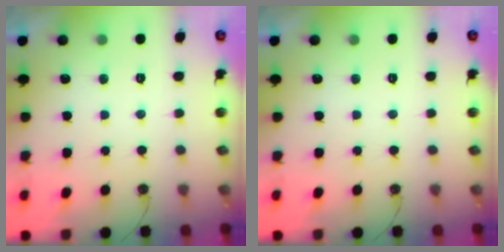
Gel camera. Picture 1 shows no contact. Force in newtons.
{"total": 0.0}